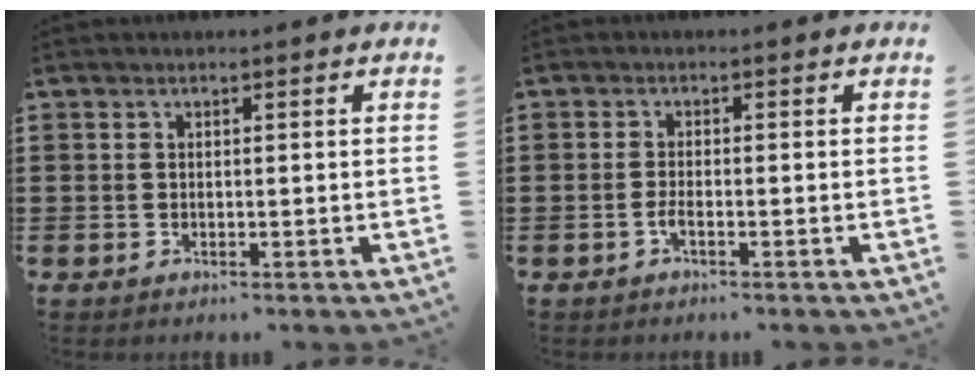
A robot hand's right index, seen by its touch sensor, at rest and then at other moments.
{"total": 1.3, "force": [-0.7, 0.2, 1.1], "torque": [-0.030, -0.006, -0.014]}